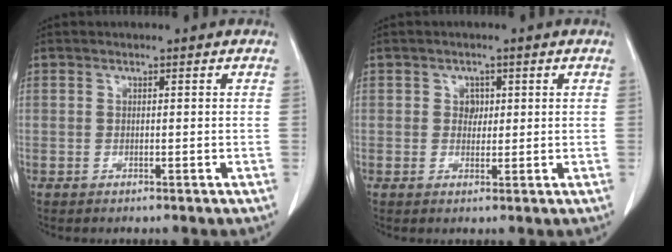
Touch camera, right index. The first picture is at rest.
{"total": 2.0, "force": [0.6, 1.7, 0.8], "torque": [-0.008, 0.003, 0.010]}